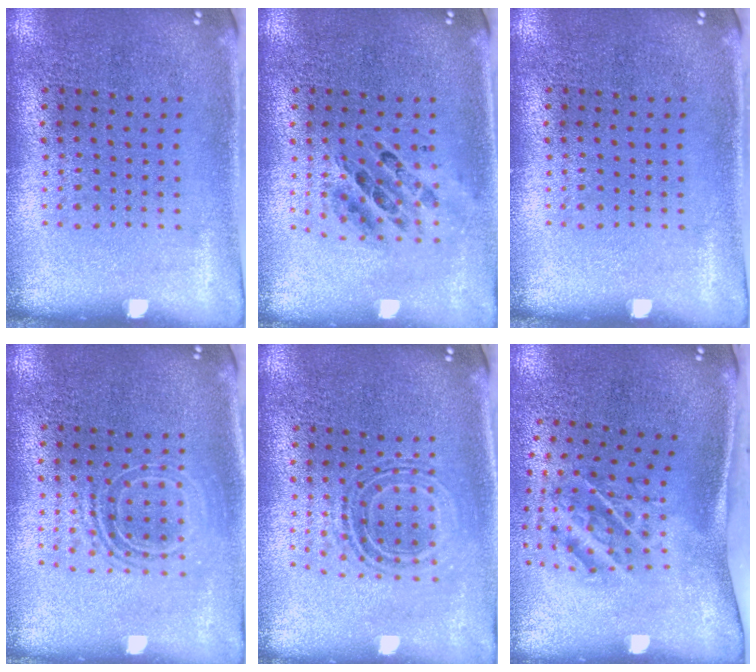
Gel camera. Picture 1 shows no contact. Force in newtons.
{"total": 0.6, "press": 0.6, "slide": 0.2}
{"total": 0.0}
{"total": 1.7, "press": 1.4, "slide": 1.0}
{"total": 0.9, "press": 0.8, "slide": 0.3}
{"total": 2.1, "press": 1.3, "slide": 1.6}